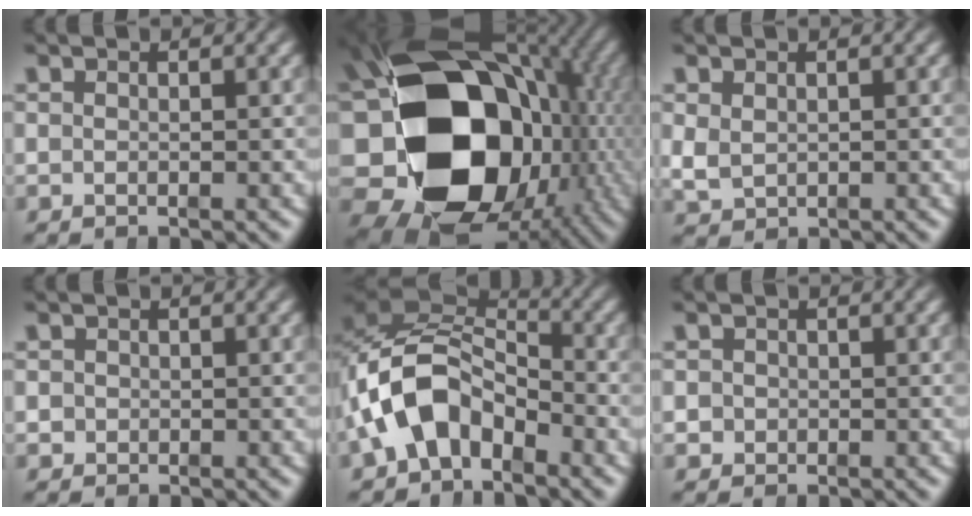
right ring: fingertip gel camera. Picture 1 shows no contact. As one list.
[{"total": 34.4, "force": [-3.5, 23.5, 24.9], "torque": [-0.391, -0.064, -0.044]}, {"total": 2.0, "force": [0.2, 1.8, 0.9], "torque": [-0.030, -0.015, 0.018]}, {"total": 1.3, "force": [-0.3, 1.2, 0.0], "torque": [-0.008, -0.006, -0.005]}, {"total": 8.9, "force": [-0.6, 6.7, 5.8], "torque": [-0.139, -0.019, -0.009]}, {"total": 2.0, "force": [-0.5, 1.9, 0.2], "torque": [-0.012, -0.008, -0.008]}]